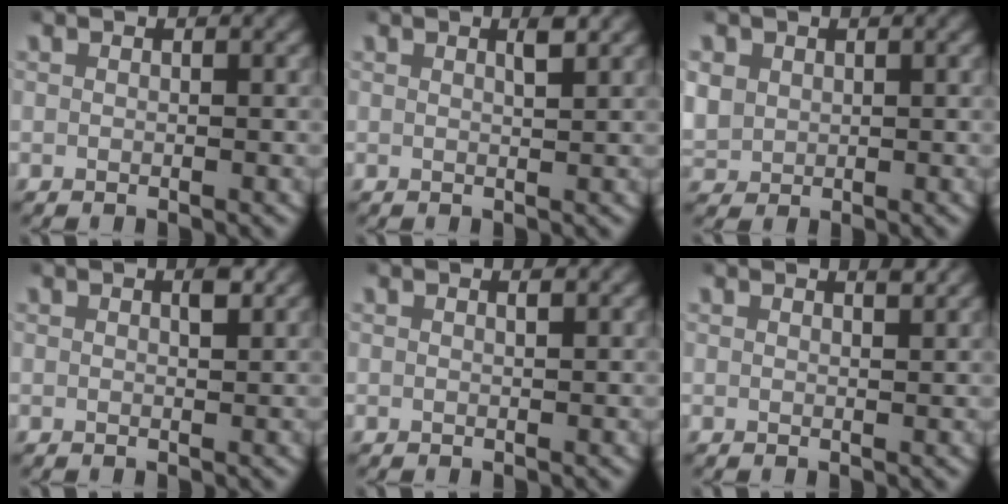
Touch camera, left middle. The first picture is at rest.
{"total": 1.5, "force": [0.9, 0.0, 1.1], "torque": [-0.019, 0.000, 0.015]}
{"total": 3.5, "force": [0.7, 3.2, 1.3], "torque": [-0.048, -0.006, 0.023]}
{"total": 1.2, "force": [0.7, 0.2, 1.0], "torque": [-0.014, 0.001, 0.009]}
{"total": 0.5, "force": [0.3, -0.1, 0.4], "torque": [-0.004, 0.000, 0.005]}
{"total": 1.1, "force": [0.9, -0.1, 0.6], "torque": [-0.003, -0.001, 0.013]}